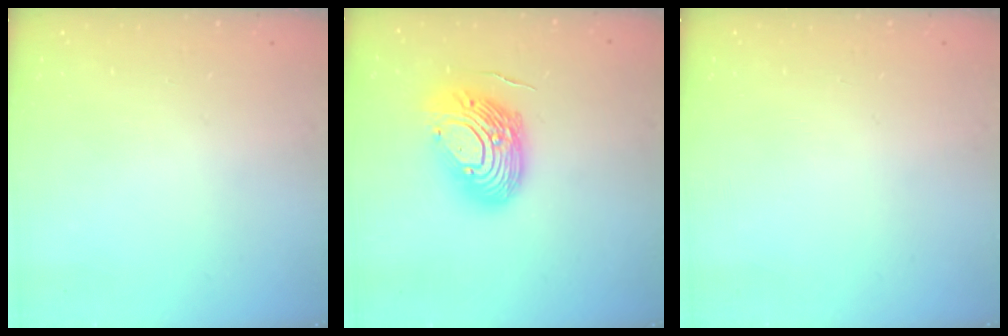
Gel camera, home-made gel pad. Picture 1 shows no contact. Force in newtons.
{"total": 14.9, "press": 14.7, "slide": 2.7}
{"total": 0.0}